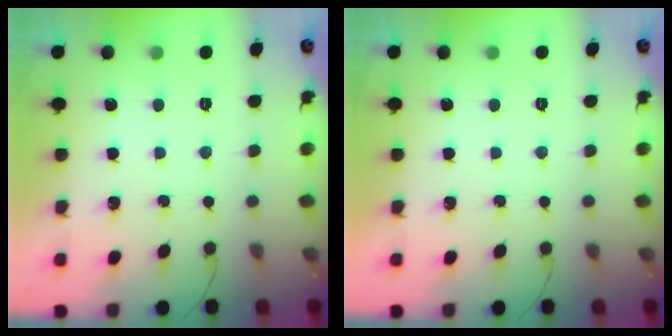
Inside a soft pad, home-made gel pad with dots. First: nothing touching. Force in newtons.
{"total": 0.0}